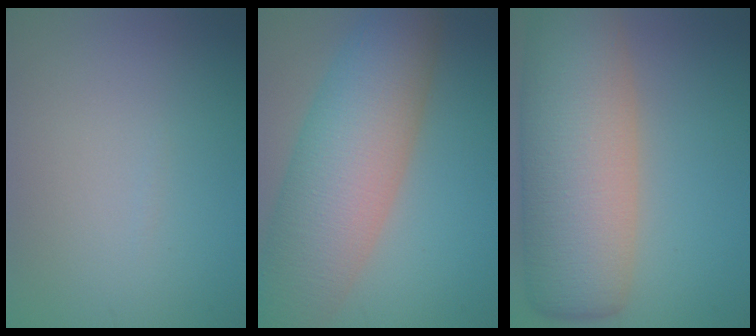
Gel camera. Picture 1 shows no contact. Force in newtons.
{"total": 10.9, "press": 10.9, "slide": 0.4}
{"total": 12.8, "press": 12.8, "slide": 0.9}